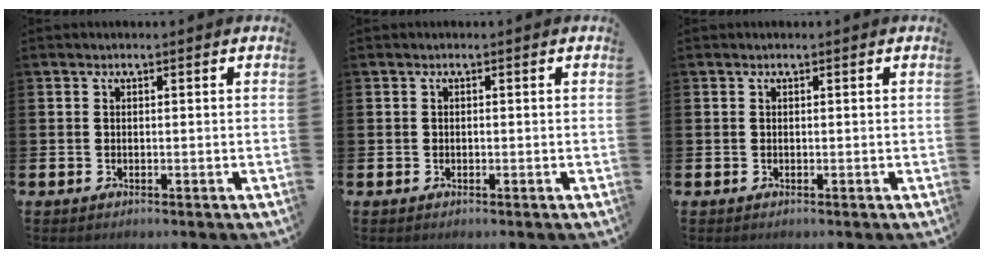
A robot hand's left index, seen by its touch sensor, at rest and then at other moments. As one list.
[{"total": 0.0}, {"total": 0.0}]